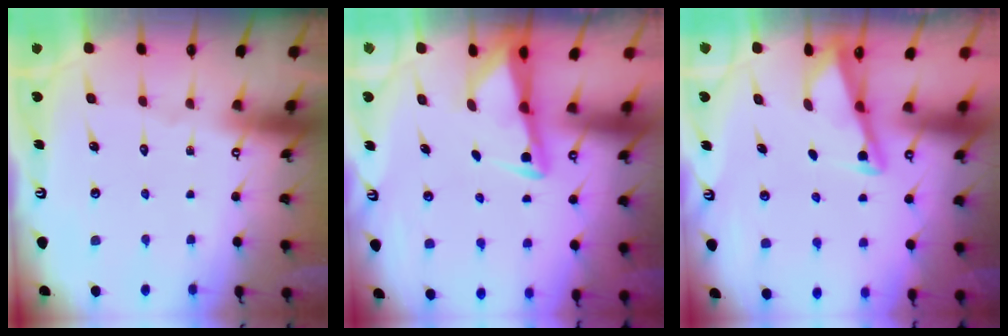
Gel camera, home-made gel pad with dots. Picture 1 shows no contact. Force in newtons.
{"total": 2.9, "press": 2.9, "slide": 0.4}
{"total": 2.9, "press": 2.9, "slide": 0.3}